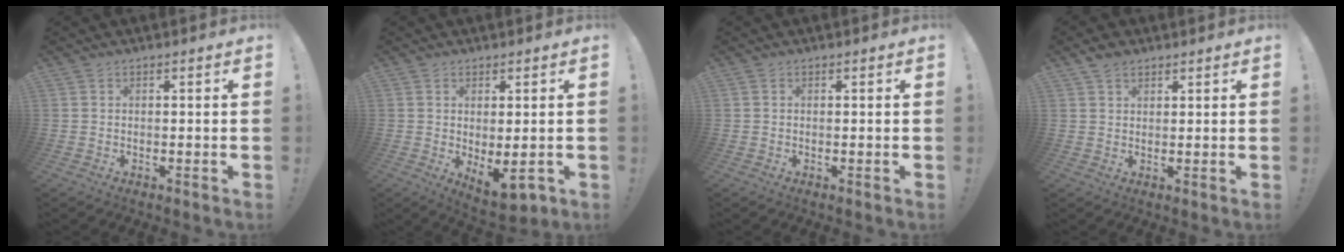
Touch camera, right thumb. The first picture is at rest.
{"total": 6.8, "force": [0.1, 2.3, 6.4], "torque": [-0.077, -0.026, 0.007]}
{"total": 0.0}
{"total": 3.0, "force": [2.1, 1.8, 1.1], "torque": [-0.018, -0.006, 0.039]}